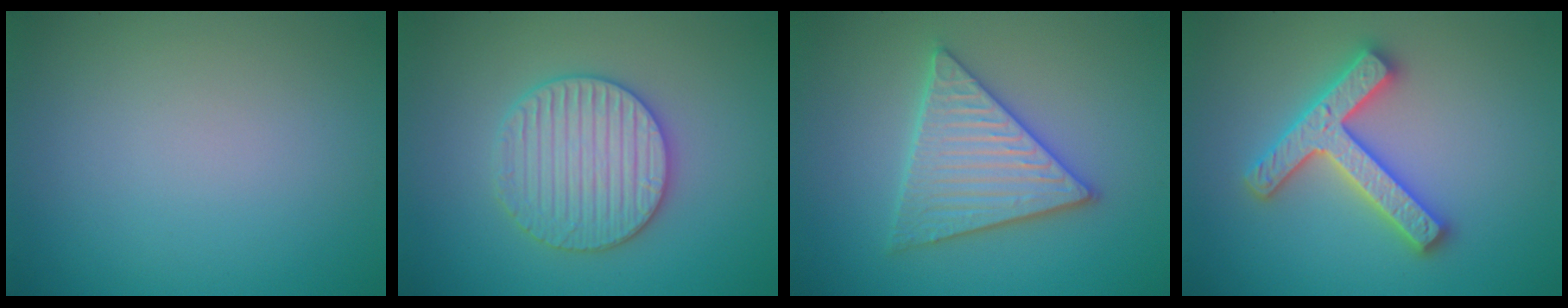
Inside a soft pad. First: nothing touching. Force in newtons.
{"total": 4.4, "press": 4.3, "slide": 0.9}
{"total": 5.7, "press": 5.6, "slide": 0.8}
{"total": 4.7, "press": 4.6, "slide": 0.9}